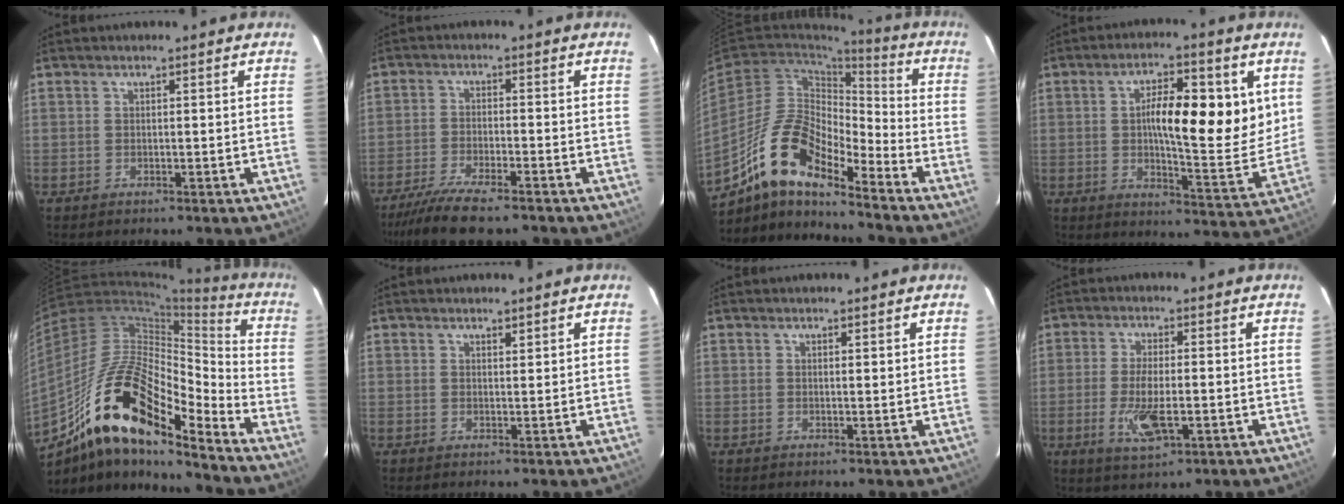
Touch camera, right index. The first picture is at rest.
{"total": 9.3, "force": [-7.8, 0.9, 5.1], "torque": [-0.083, -0.024, -0.128]}
{"total": 12.0, "force": [-9.4, 3.4, 6.6], "torque": [-0.133, 0.028, -0.171]}
{"total": 15.2, "force": [3.3, 4.1, 14.2], "torque": [-0.202, 0.013, 0.051]}
{"total": 19.8, "force": [-12.1, 5.7, 14.7], "torque": [-0.276, 0.027, -0.207]}
{"total": 0.9, "force": [0.8, 0.2, 0.4], "torque": [-0.009, -0.001, 0.014]}
{"total": 0.9, "force": [0.6, 0.2, 0.6], "torque": [-0.011, -0.001, 0.009]}
{"total": 6.7, "force": [-1.8, 1.8, 6.2], "torque": [-0.127, -0.012, -0.028]}